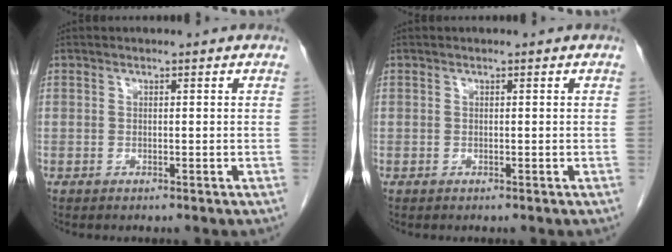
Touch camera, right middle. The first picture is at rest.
{"total": 0.0}